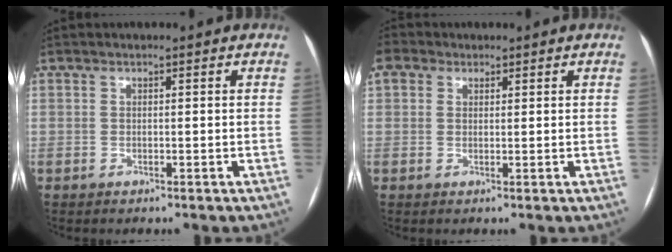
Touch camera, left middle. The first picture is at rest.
{"total": 1.5, "force": [1.0, 1.1, 0.0], "torque": [-0.003, 0.011, 0.022]}